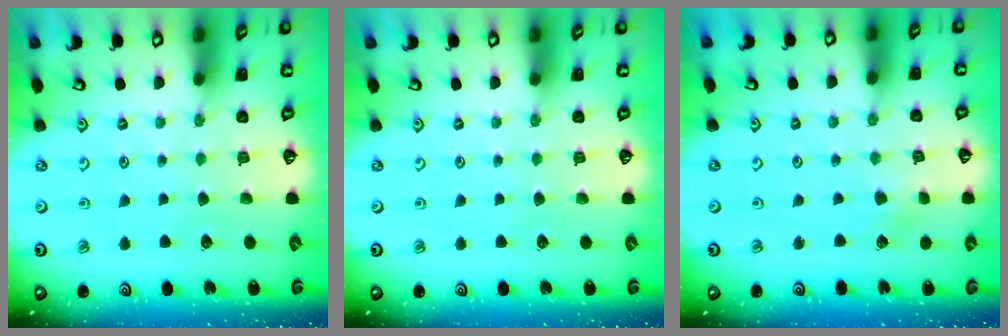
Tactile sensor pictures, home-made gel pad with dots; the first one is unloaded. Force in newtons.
{"total": 0.0}
{"total": 1.6, "press": 1.6, "slide": 0.2}